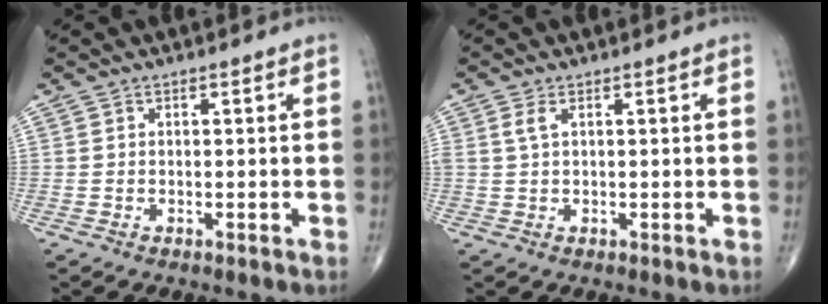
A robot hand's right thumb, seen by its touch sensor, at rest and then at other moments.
{"total": 2.0, "force": [0.8, 0.8, 1.6], "torque": [-0.041, 0.008, 0.020]}